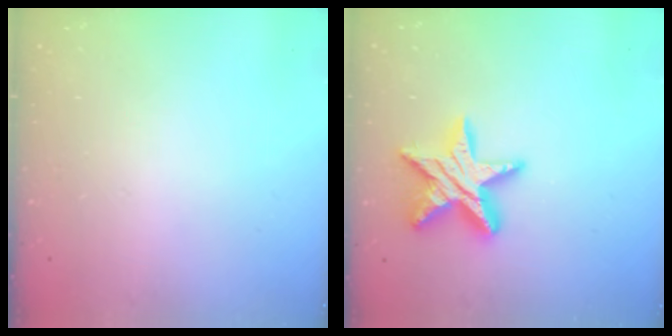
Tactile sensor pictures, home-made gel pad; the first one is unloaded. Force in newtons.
{"total": 14.8, "press": 14.8, "slide": 1.2}